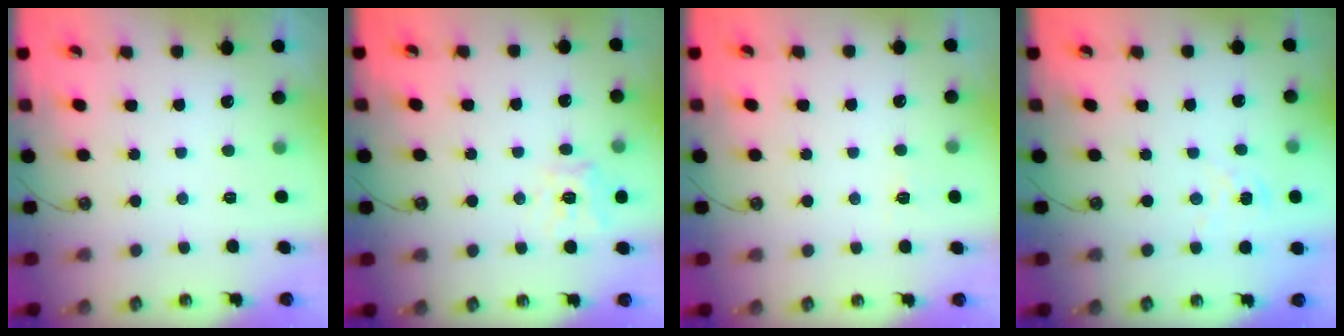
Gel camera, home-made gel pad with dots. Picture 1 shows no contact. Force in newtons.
{"total": 12.2, "press": 12.1, "slide": 1.5}
{"total": 2.7, "press": 2.7, "slide": 0.3}
{"total": 1.6, "press": 1.6, "slide": 0.2}